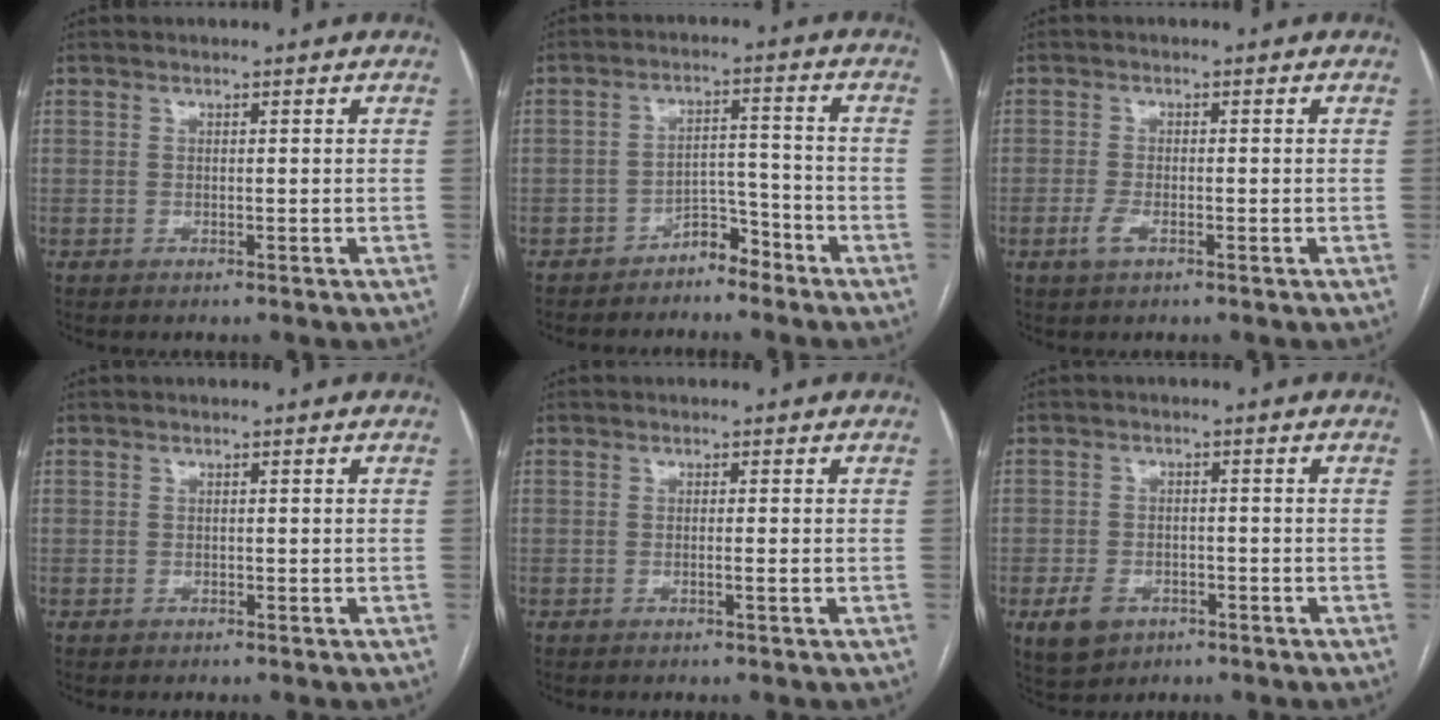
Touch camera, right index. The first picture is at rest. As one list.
[{"total": 4.1, "force": [-3.5, 1.8, 1.2], "torque": [-0.009, 0.012, -0.057]}, {"total": 2.3, "force": [-1.1, 0.8, 1.8], "torque": [-0.043, -0.001, -0.020]}, {"total": 0.5, "force": [-0.2, 0.5, 0.0], "torque": [-0.001, 0.004, -0.005]}, {"total": 1.0, "force": [-0.3, -0.2, 0.9], "torque": [-0.018, 0.000, -0.003]}, {"total": 5.3, "force": [-2.5, 4.0, 2.5], "torque": [-0.048, 0.000, -0.030]}]